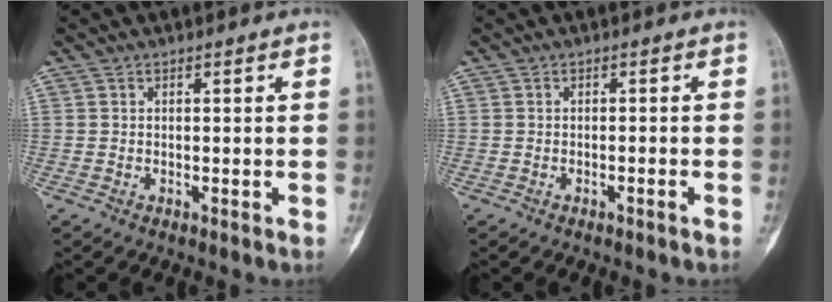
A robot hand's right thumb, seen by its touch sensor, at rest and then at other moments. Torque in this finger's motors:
{"motor_torque": [-0.11, -0.03, -0.04, 0.32, -0.05]}